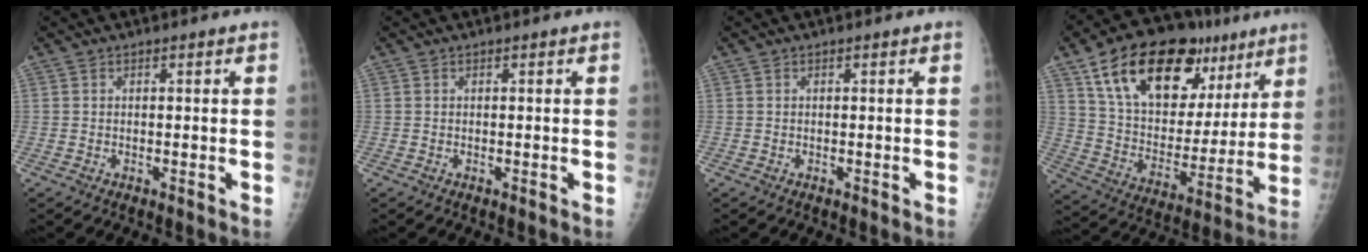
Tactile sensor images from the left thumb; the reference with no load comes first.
{"total": 0.0}
{"total": 0.0}
{"total": 26.6, "force": [14.1, 14.8, 17.0], "torque": [-0.233, -0.017, 0.239]}